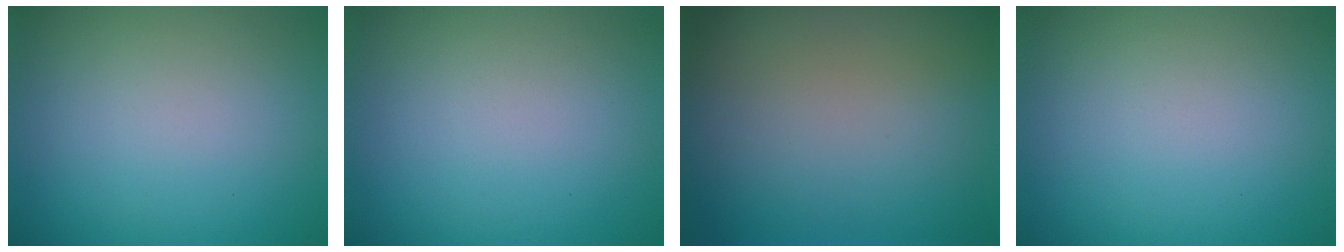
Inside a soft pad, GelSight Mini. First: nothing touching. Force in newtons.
{"total": 0.0}
{"total": 0.0}
{"total": 0.0}